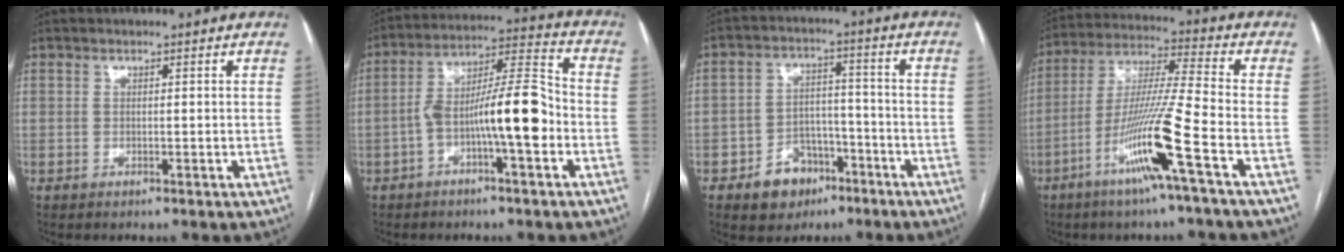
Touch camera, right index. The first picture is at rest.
{"total": 12.1, "force": [-3.6, 1.8, 11.5], "torque": [-0.200, 0.028, -0.059]}
{"total": 7.7, "force": [-4.4, 5.6, 3.1], "torque": [-0.049, 0.019, -0.063]}
{"total": 13.7, "force": [-6.3, -1.4, 12.1], "torque": [-0.237, -0.011, -0.121]}